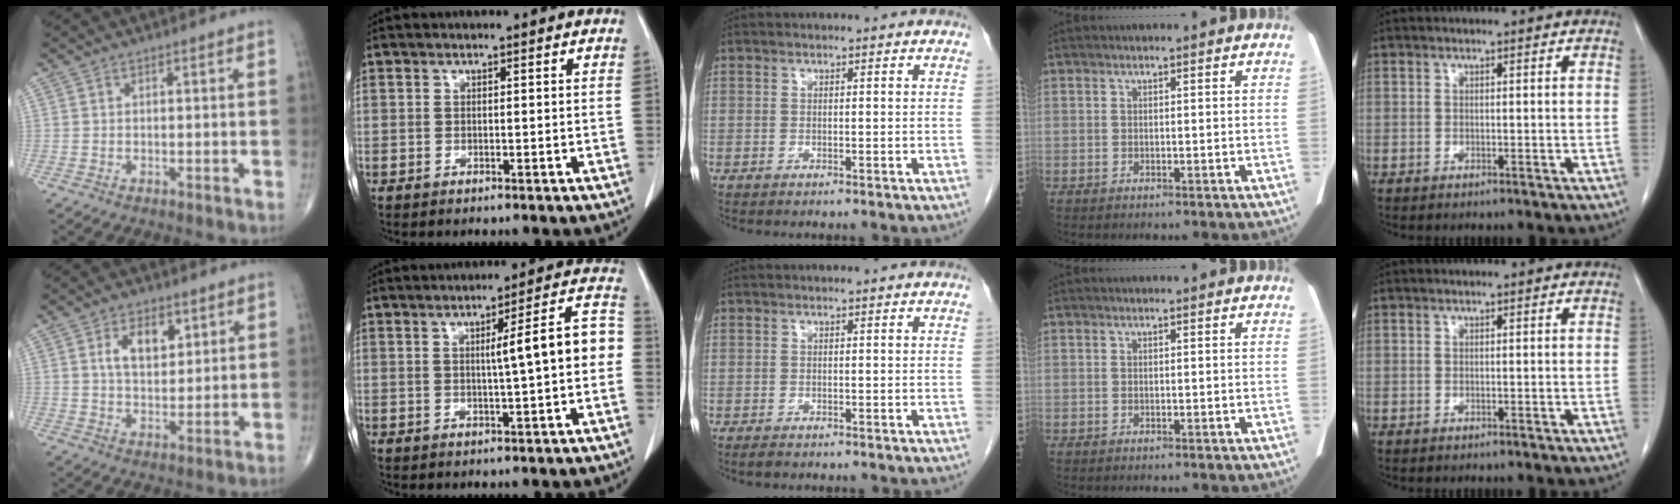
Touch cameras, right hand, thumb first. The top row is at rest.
{"thumb": {"total": 7.3, "force": [2.9, 4.2, 5.3], "torque": [-0.071, -0.015, 0.052]}, "index": {"total": 8.3, "force": [-0.2, 0.3, 8.3], "torque": [-0.107, 0.026, -0.006]}, "middle": {"total": 1.0, "force": [-0.8, 0.4, 0.5], "torque": [-0.013, -0.002, -0.011]}}